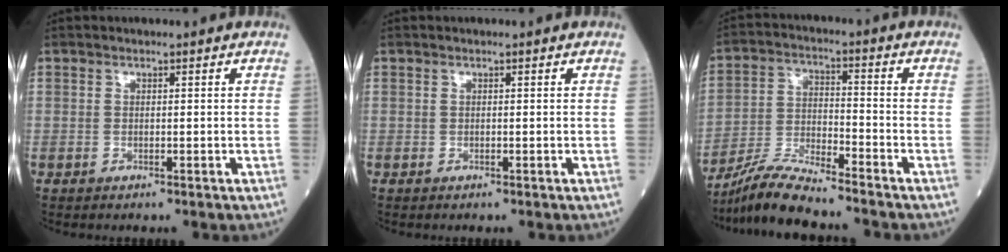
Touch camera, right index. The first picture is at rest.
{"total": 0.0}
{"total": 9.4, "force": [-8.7, -0.1, 3.7], "torque": [-0.075, -0.015, -0.164]}